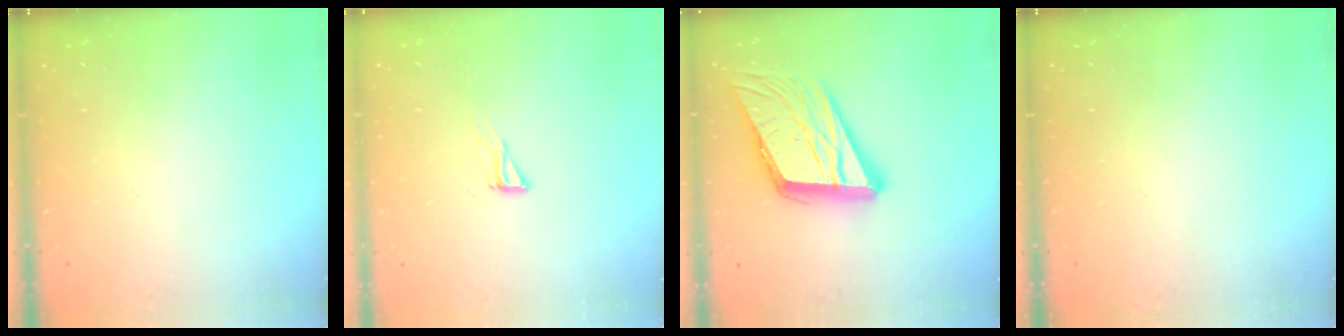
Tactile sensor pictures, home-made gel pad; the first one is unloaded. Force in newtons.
{"total": 4.3, "press": 4.2, "slide": 0.3}
{"total": 20.0, "press": 19.7, "slide": 3.6}
{"total": 0.0}